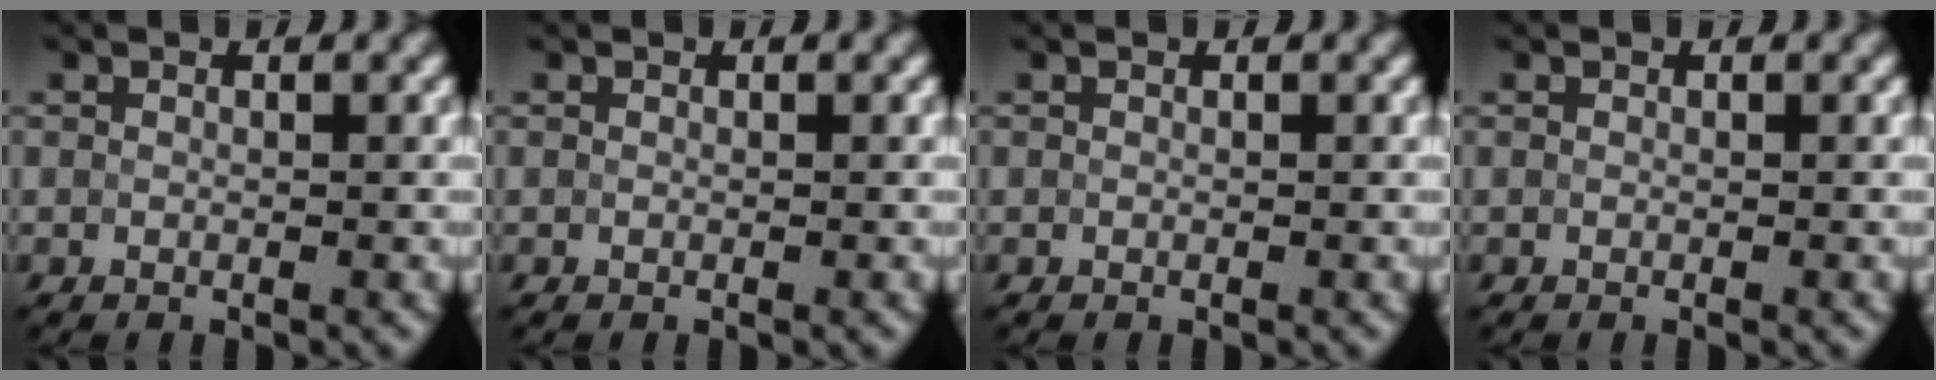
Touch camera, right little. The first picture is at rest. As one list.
[{"total": 0.0}, {"total": 0.0}, {"total": 0.0}]